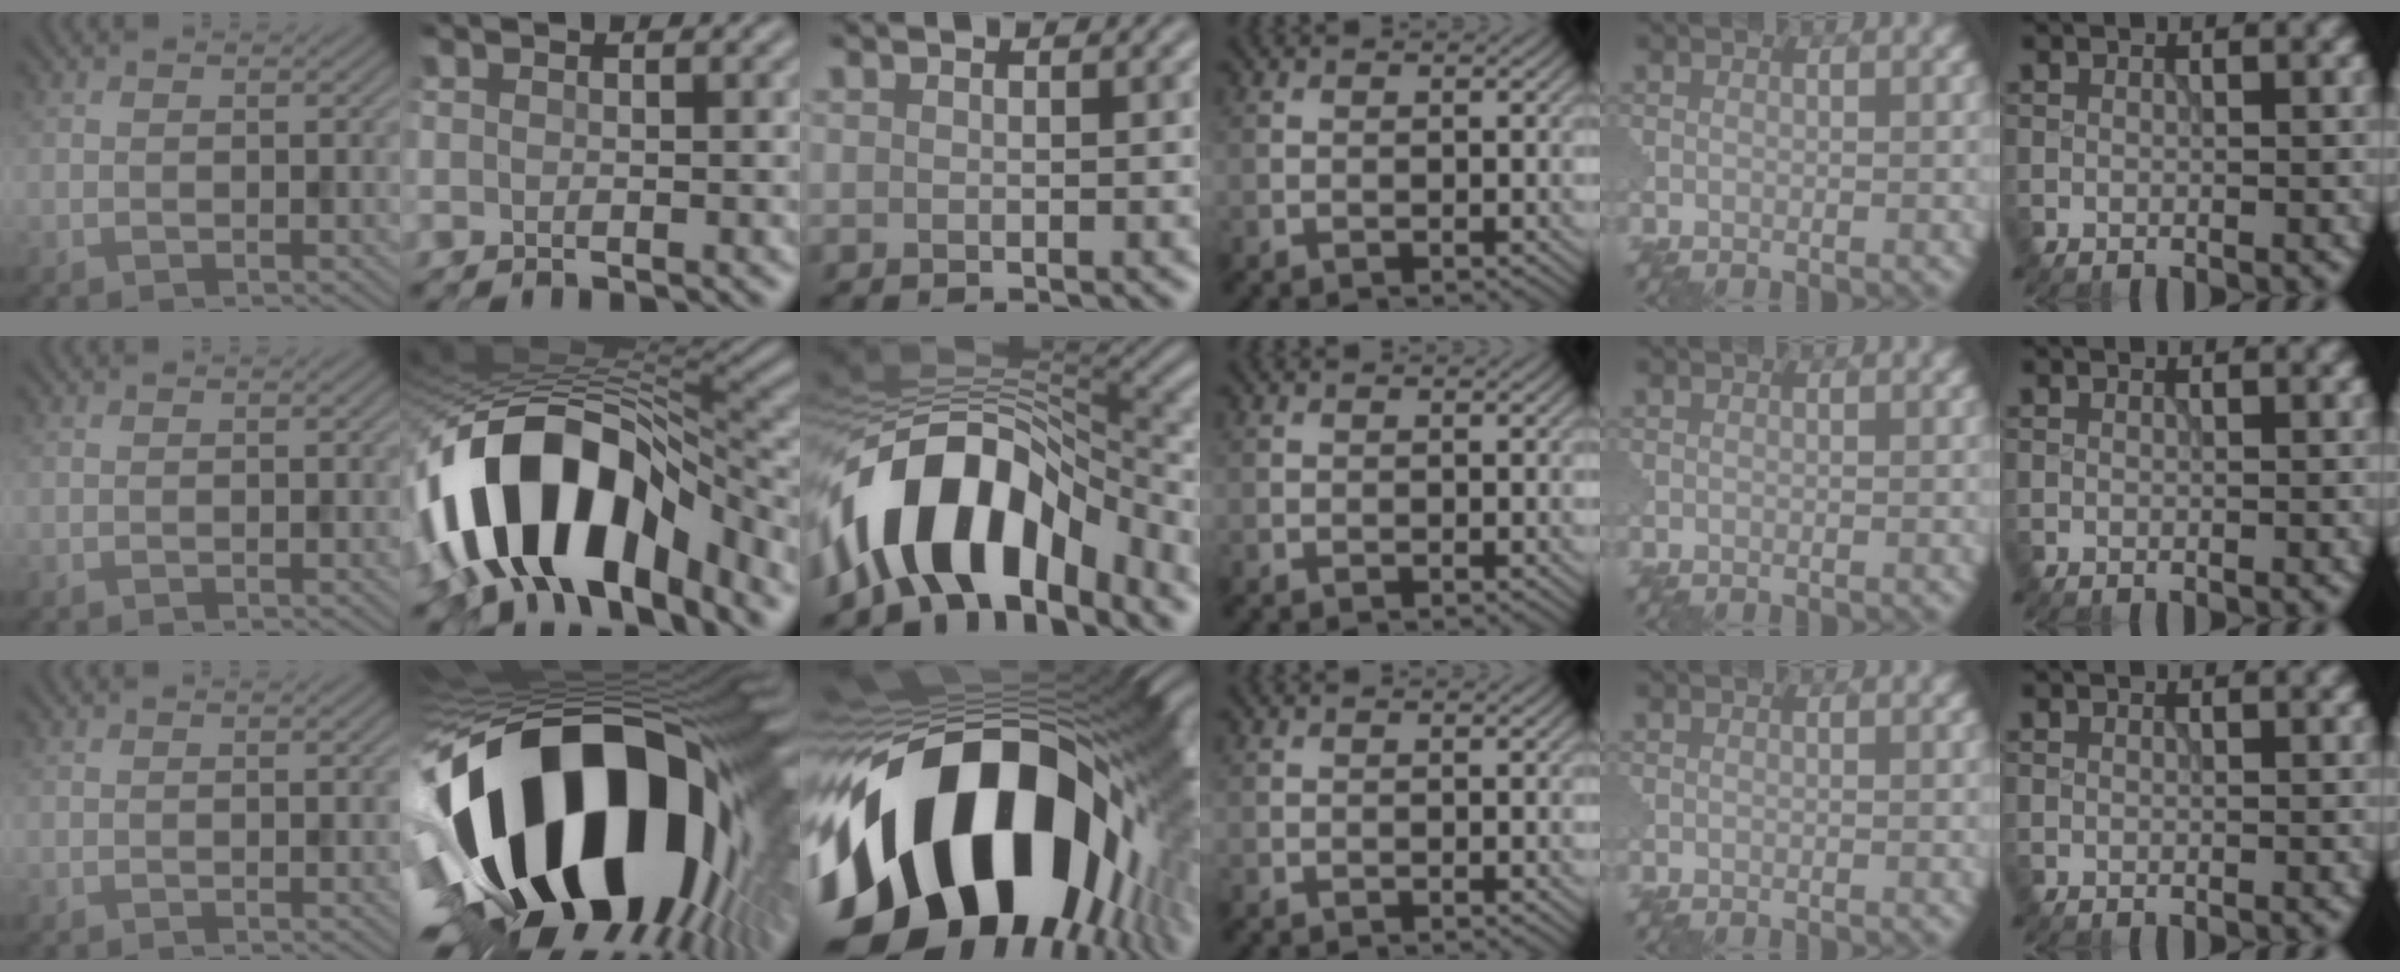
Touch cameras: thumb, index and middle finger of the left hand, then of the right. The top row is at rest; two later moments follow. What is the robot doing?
{"motion": "disassemble", "object": "puzzle pieces"}